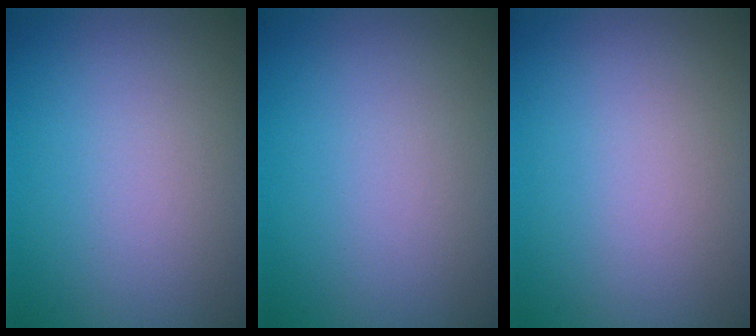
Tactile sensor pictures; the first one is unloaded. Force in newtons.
{"total": 0.0}
{"total": 0.0}